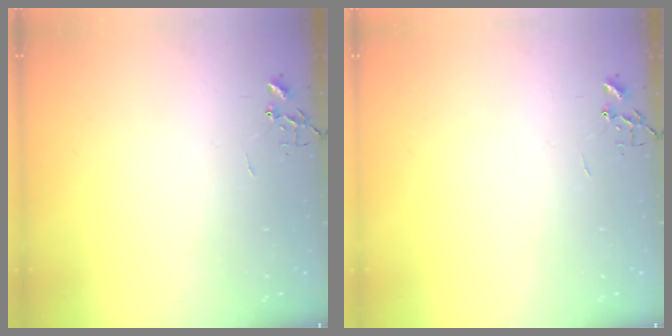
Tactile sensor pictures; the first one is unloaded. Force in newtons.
{"total": 0.0}